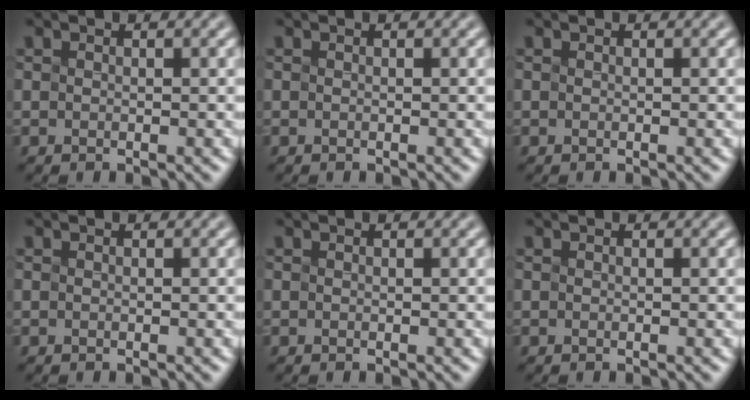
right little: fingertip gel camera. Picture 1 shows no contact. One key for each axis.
{"total": 0.0}
{"total": 0.0}
{"total": 0.0}
{"total": 0.0}
{"total": 0.0}